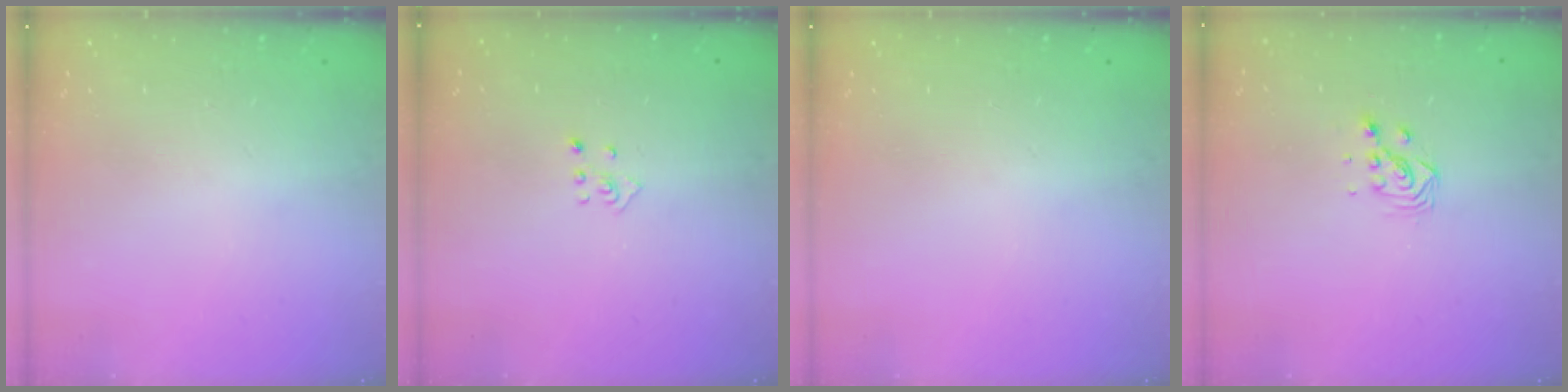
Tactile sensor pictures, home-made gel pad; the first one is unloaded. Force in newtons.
{"total": 3.9, "press": 3.9, "slide": 0.2}
{"total": 0.0}
{"total": 3.3, "press": 3.3, "slide": 0.2}